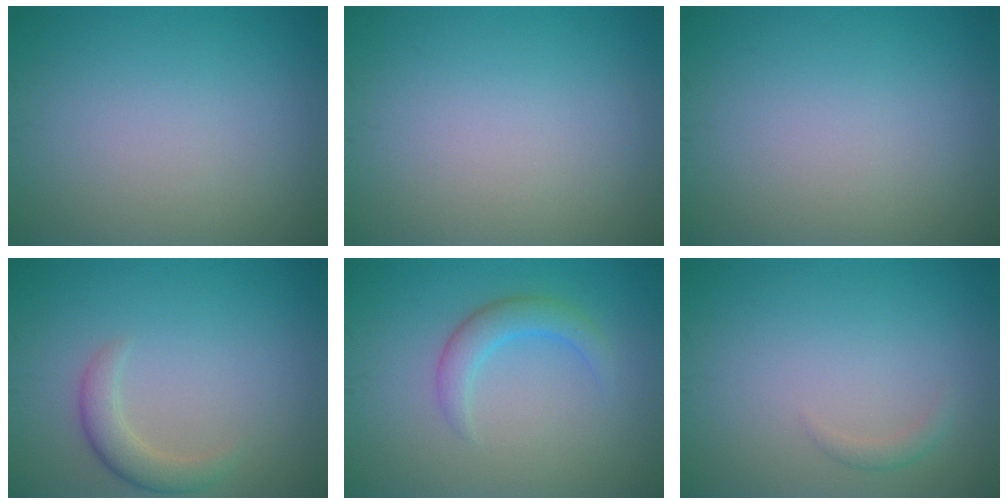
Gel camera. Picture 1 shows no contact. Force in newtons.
{"total": 0.0}
{"total": 0.0}
{"total": 2.5, "press": 2.5, "slide": 0.2}
{"total": 2.6, "press": 2.6, "slide": 0.0}
{"total": 0.9, "press": 0.9, "slide": 0.1}